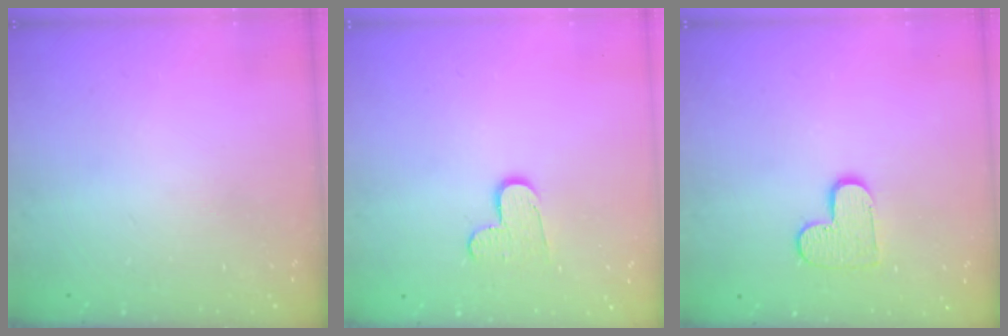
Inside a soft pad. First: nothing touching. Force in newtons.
{"total": 8.3, "press": 8.3, "slide": 0.6}
{"total": 8.3, "press": 8.2, "slide": 0.4}